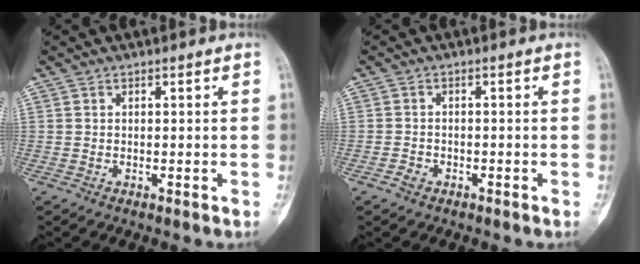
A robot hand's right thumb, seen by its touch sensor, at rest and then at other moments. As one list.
[{"total": 1.7, "force": [-1.1, 1.1, 0.6], "torque": [-0.013, 0.006, -0.023]}]